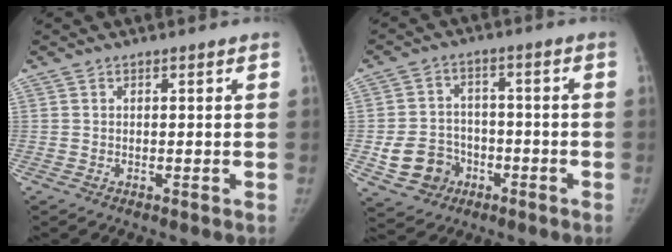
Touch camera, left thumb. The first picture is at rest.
{"total": 9.5, "force": [-3.4, 8.2, 3.2], "torque": [-0.034, 0.027, -0.047]}